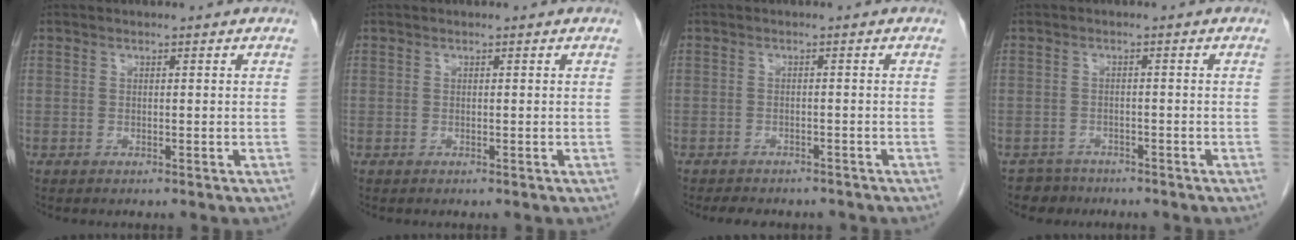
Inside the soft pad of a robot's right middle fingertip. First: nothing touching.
{"total": 0.0}
{"total": 6.5, "force": [-5.6, 2.3, 2.2], "torque": [-0.034, 0.000, -0.069]}
{"total": 2.9, "force": [-2.4, 1.5, -0.7], "torque": [0.007, 0.004, -0.040]}